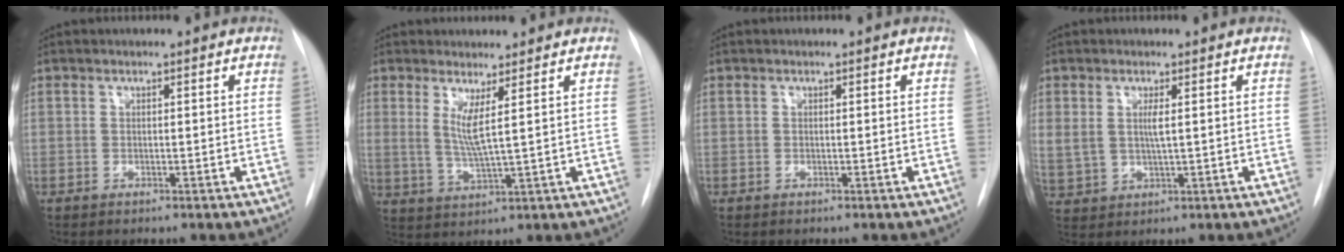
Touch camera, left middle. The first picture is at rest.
{"total": 4.3, "force": [1.7, -0.4, 4.0], "torque": [-0.081, -0.017, 0.038]}
{"total": 0.0}
{"total": 4.9, "force": [1.2, 2.3, 4.2], "torque": [-0.098, 0.003, 0.031]}